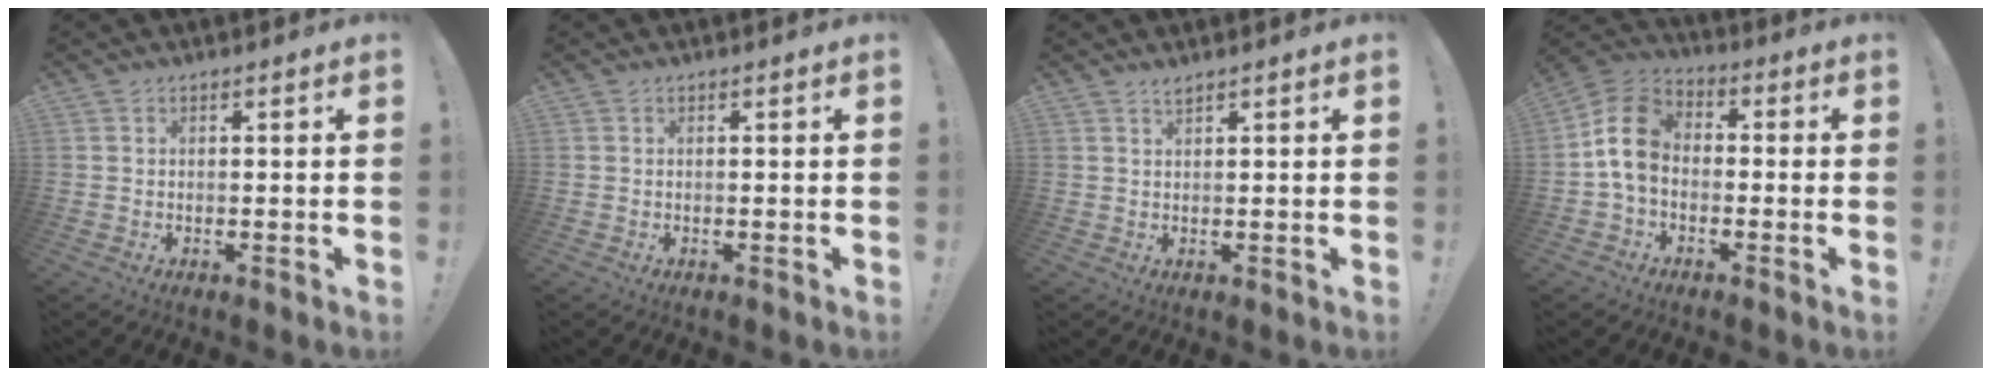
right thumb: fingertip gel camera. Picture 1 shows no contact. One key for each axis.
{"total": 0.0}
{"total": 1.5, "fx": 1.4, "fy": 0.0, "fz": 0.6, "tx": -0.004, "ty": -0.006, "tz": 0.024}
{"total": 12.5, "fx": -0.2, "fy": 9.2, "fz": 8.5, "tx": -0.142, "ty": 0.024, "tz": 0.004}